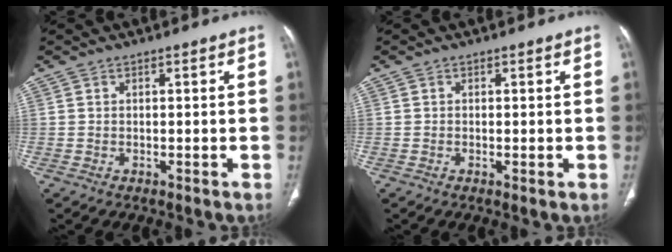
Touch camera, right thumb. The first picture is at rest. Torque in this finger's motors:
{"motor_torque": [1.62, 0.66, -0.05, -0.41, -0.03]}